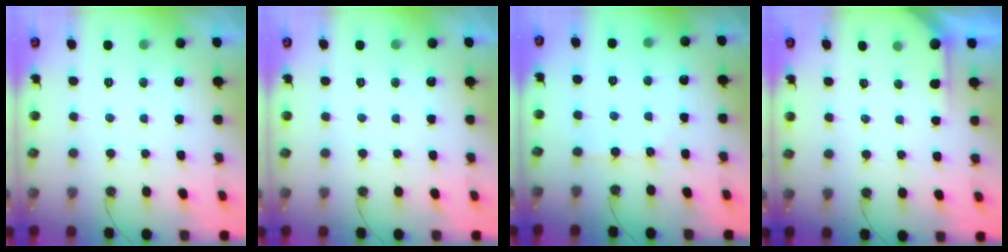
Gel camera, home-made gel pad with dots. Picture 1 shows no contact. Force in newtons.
{"total": 0.0}
{"total": 2.7, "press": 2.7, "slide": 0.4}
{"total": 2.9, "press": 2.9, "slide": 0.2}